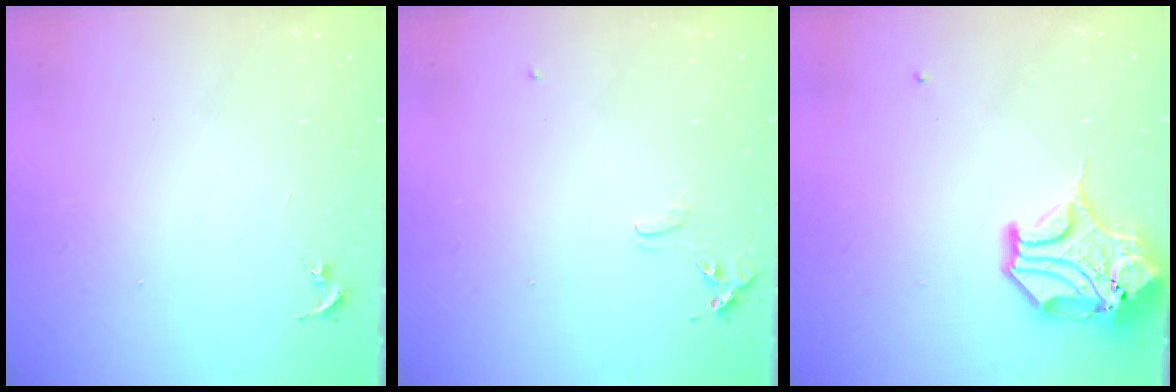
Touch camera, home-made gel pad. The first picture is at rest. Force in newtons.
{"total": 6.3, "press": 6.2, "slide": 0.7}
{"total": 14.3, "press": 14.1, "slide": 2.1}